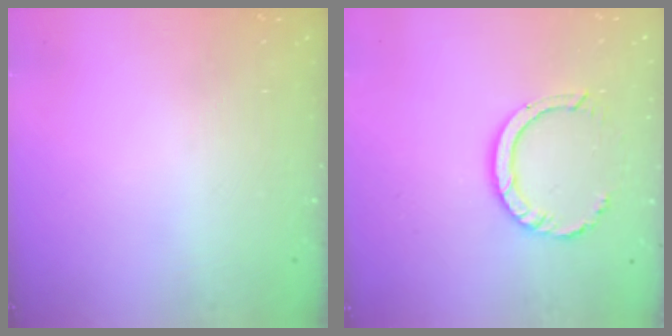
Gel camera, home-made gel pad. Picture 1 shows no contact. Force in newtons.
{"total": 8.3, "press": 8.2, "slide": 0.6}